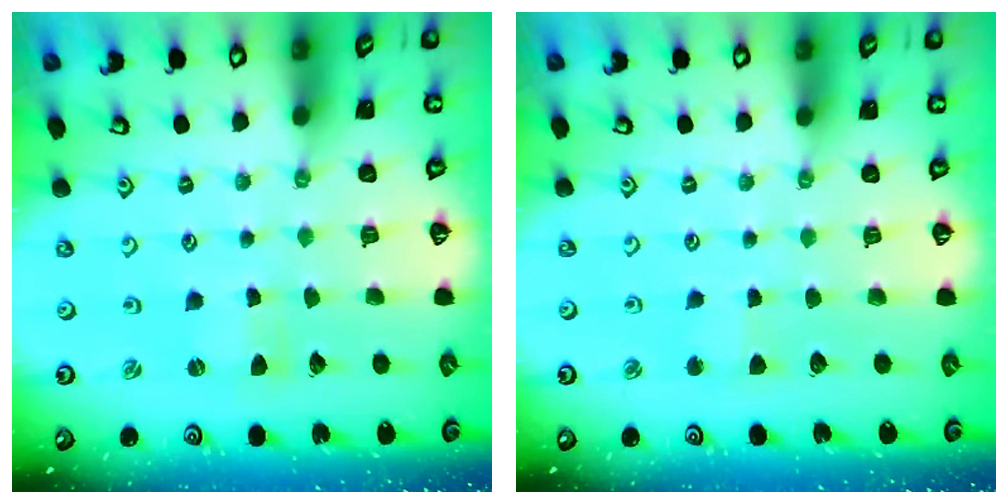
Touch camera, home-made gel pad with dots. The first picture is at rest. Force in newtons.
{"total": 2.6, "press": 2.6, "slide": 0.2}